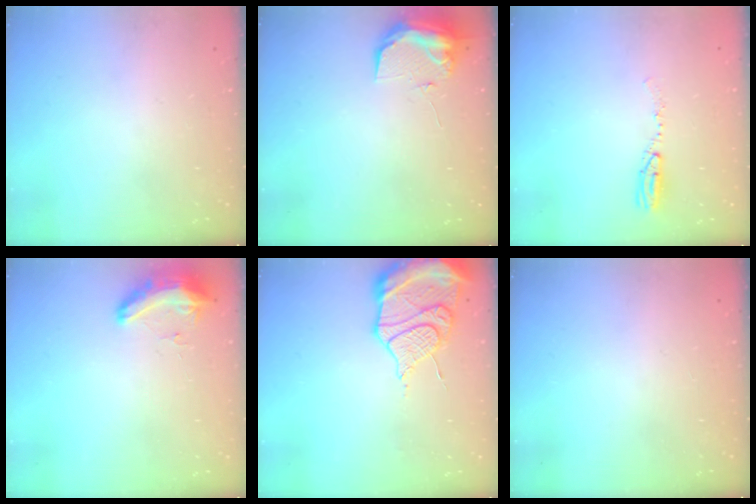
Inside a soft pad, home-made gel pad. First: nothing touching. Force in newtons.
{"total": 9.4, "press": 9.3, "slide": 1.3}
{"total": 4.7, "press": 4.4, "slide": 1.8}
{"total": 8.3, "press": 8.3, "slide": 0.9}
{"total": 17.5, "press": 17.2, "slide": 3.3}
{"total": 0.0}